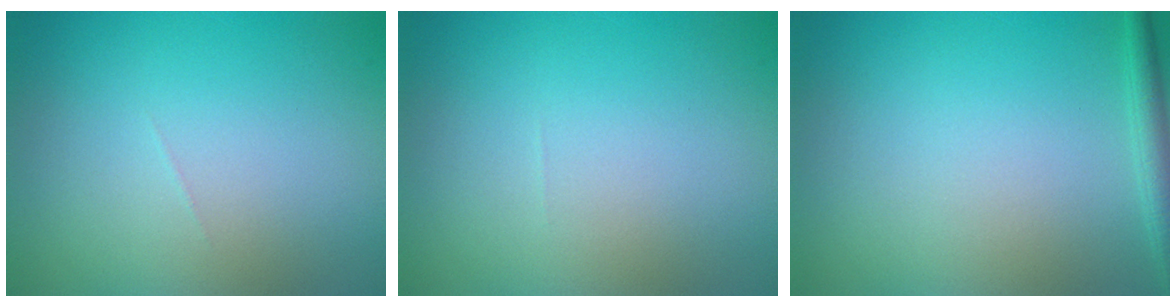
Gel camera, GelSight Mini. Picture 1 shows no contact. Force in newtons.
{"total": 0.0}
{"total": 1.6, "press": 1.6, "slide": 0.1}